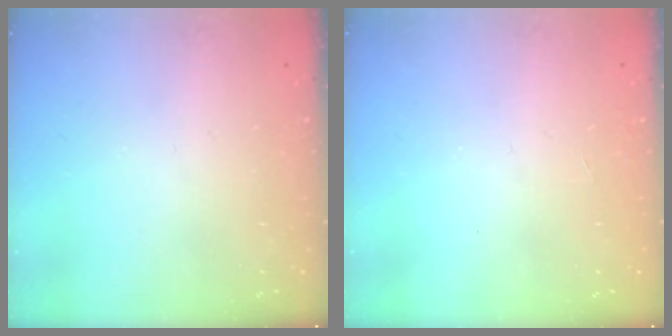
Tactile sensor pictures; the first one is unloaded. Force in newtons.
{"total": 0.0}